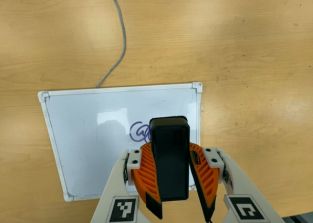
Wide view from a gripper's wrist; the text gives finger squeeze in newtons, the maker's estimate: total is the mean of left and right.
{"total": 11.7, "left": 11.7, "right": 11.7}